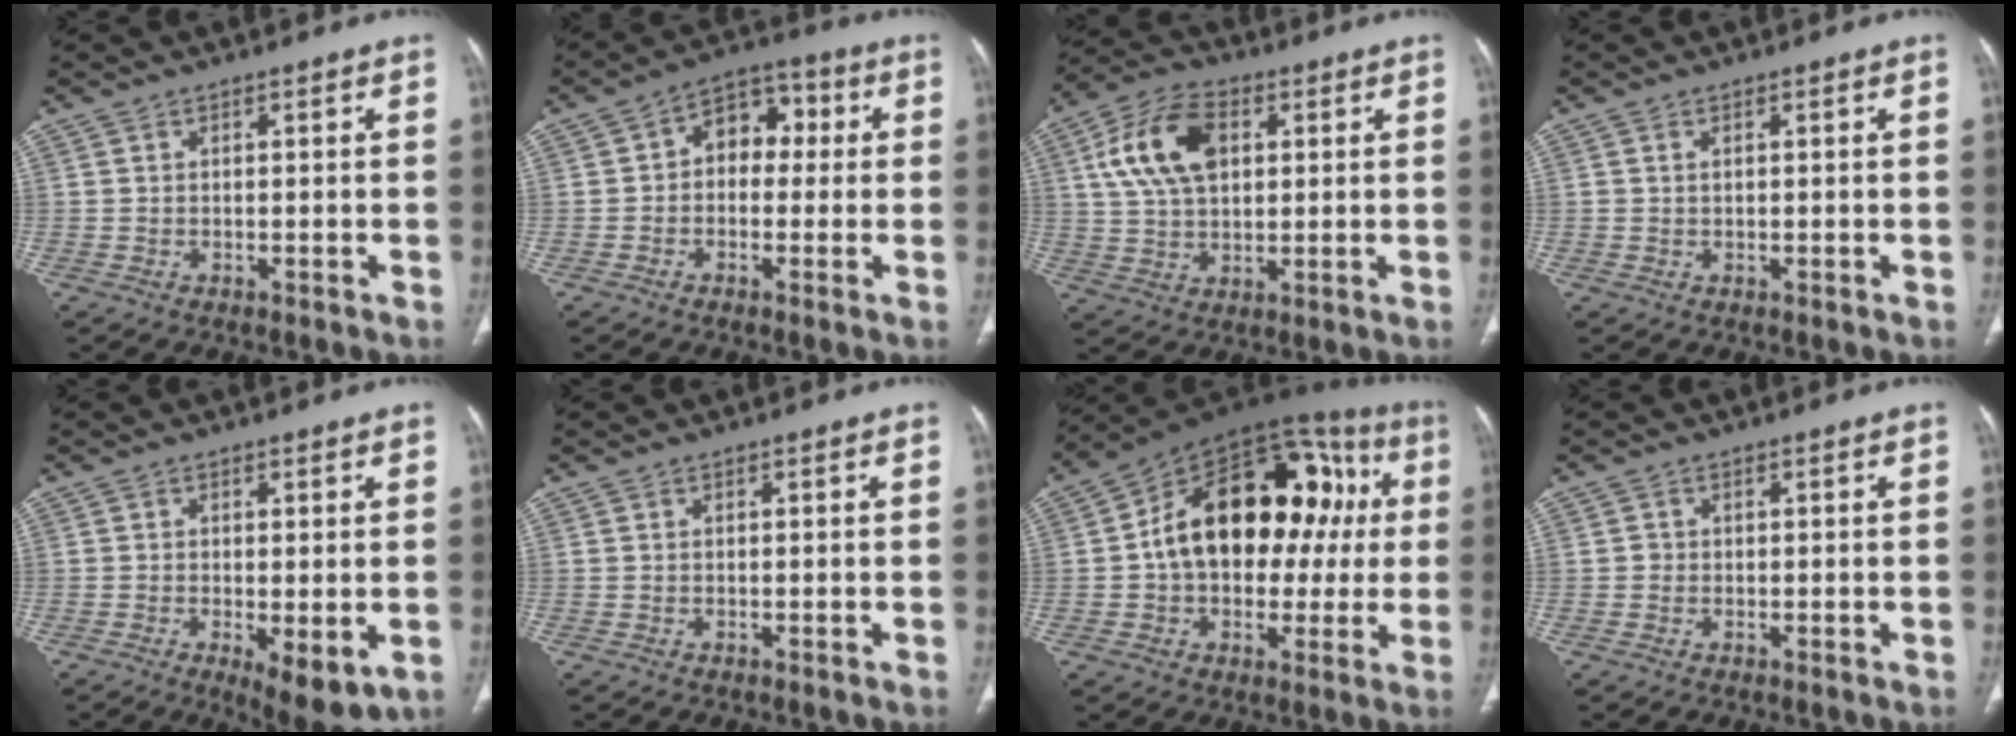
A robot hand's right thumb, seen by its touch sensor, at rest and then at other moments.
{"total": 8.7, "force": [0.7, 6.2, 6.0], "torque": [-0.050, 0.031, -0.002]}
{"total": 13.5, "force": [3.6, 8.4, 9.9], "torque": [-0.177, 0.009, 0.065]}
{"total": 0.6, "force": [0.3, 0.3, 0.4], "torque": [-0.010, 0.002, 0.006]}
{"total": 7.9, "force": [-2.2, 2.9, 7.1], "torque": [-0.103, -0.020, -0.026]}
{"total": 0.0}
{"total": 25.6, "force": [2.5, 16.3, 19.7], "torque": [-0.265, 0.051, 0.034]}
{"total": 0.7, "force": [-0.1, 0.7, 0.1], "torque": [0.003, 0.004, 0.000]}